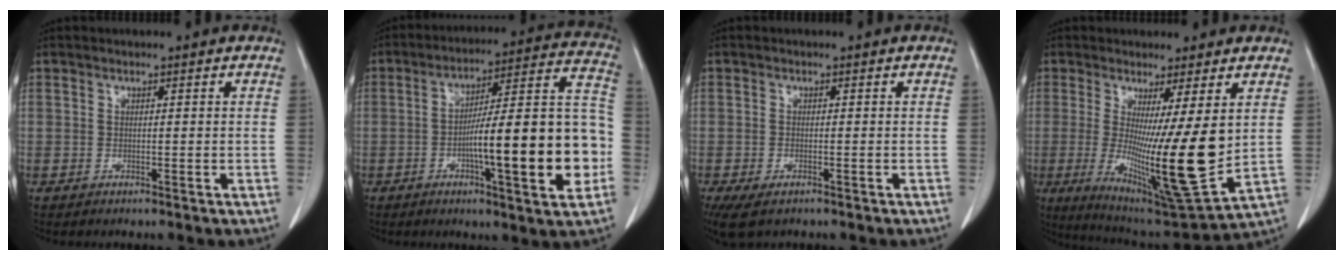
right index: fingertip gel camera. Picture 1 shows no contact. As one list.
[{"total": 19.8, "force": [-4.4, 2.5, 19.1], "torque": [-0.247, 0.027, -0.062]}, {"total": 3.8, "force": [-2.4, 1.6, 2.5], "torque": [-0.049, -0.012, -0.036]}, {"total": 16.5, "force": [0.1, 0.9, 16.4], "torque": [-0.291, -0.048, 0.012]}]